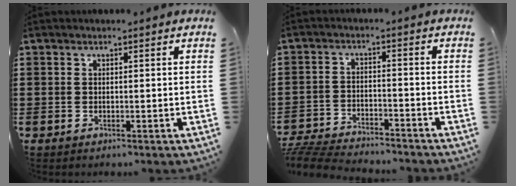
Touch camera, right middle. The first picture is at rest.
{"total": 5.9, "force": [-5.8, 0.7, 0.9], "torque": [-0.029, 0.007, -0.119]}